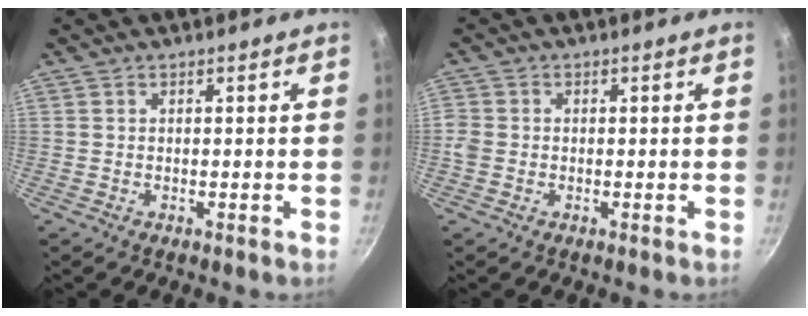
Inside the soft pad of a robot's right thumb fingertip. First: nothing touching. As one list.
[{"total": 2.5, "force": [-0.6, 2.2, 1.2], "torque": [-0.019, 0.007, -0.013]}]